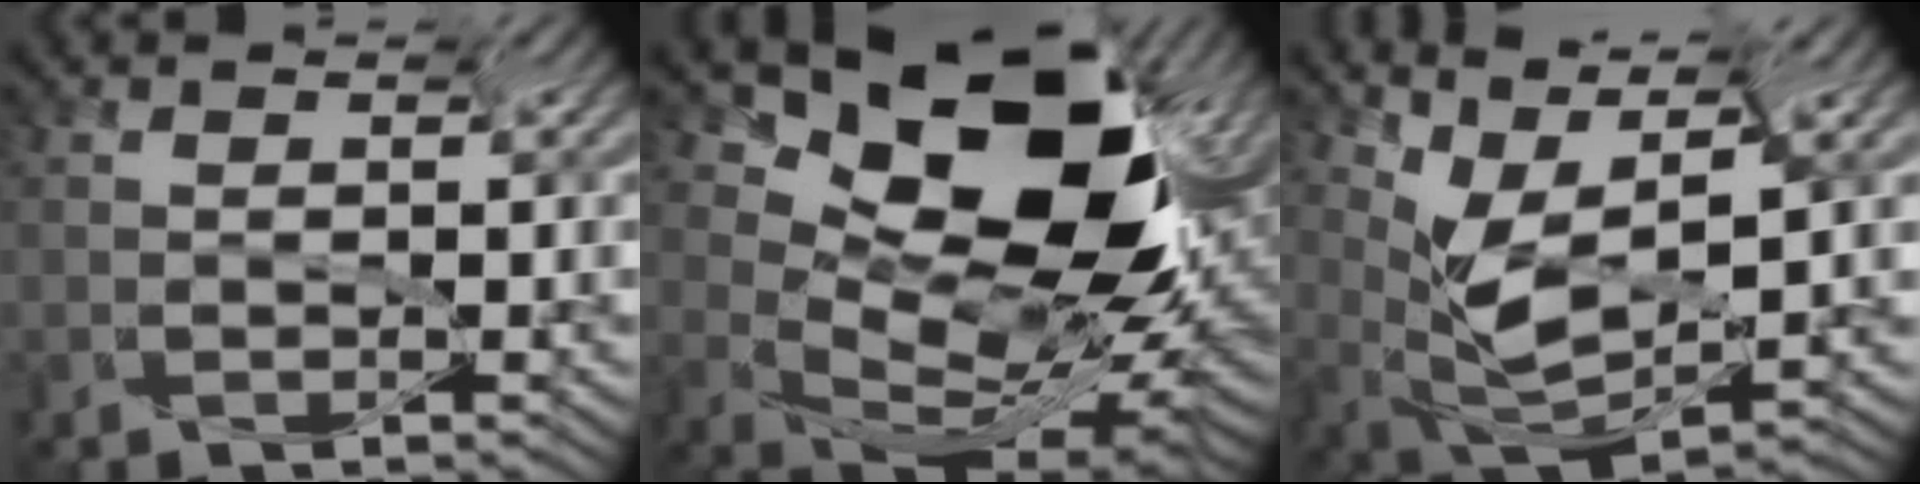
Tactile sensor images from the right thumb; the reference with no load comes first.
{"total": 13.8, "force": [2.1, 7.6, 11.2], "torque": [-0.179, 0.006, 0.060]}
{"total": 6.1, "force": [1.9, 2.5, 5.2], "torque": [-0.136, 0.014, 0.048]}